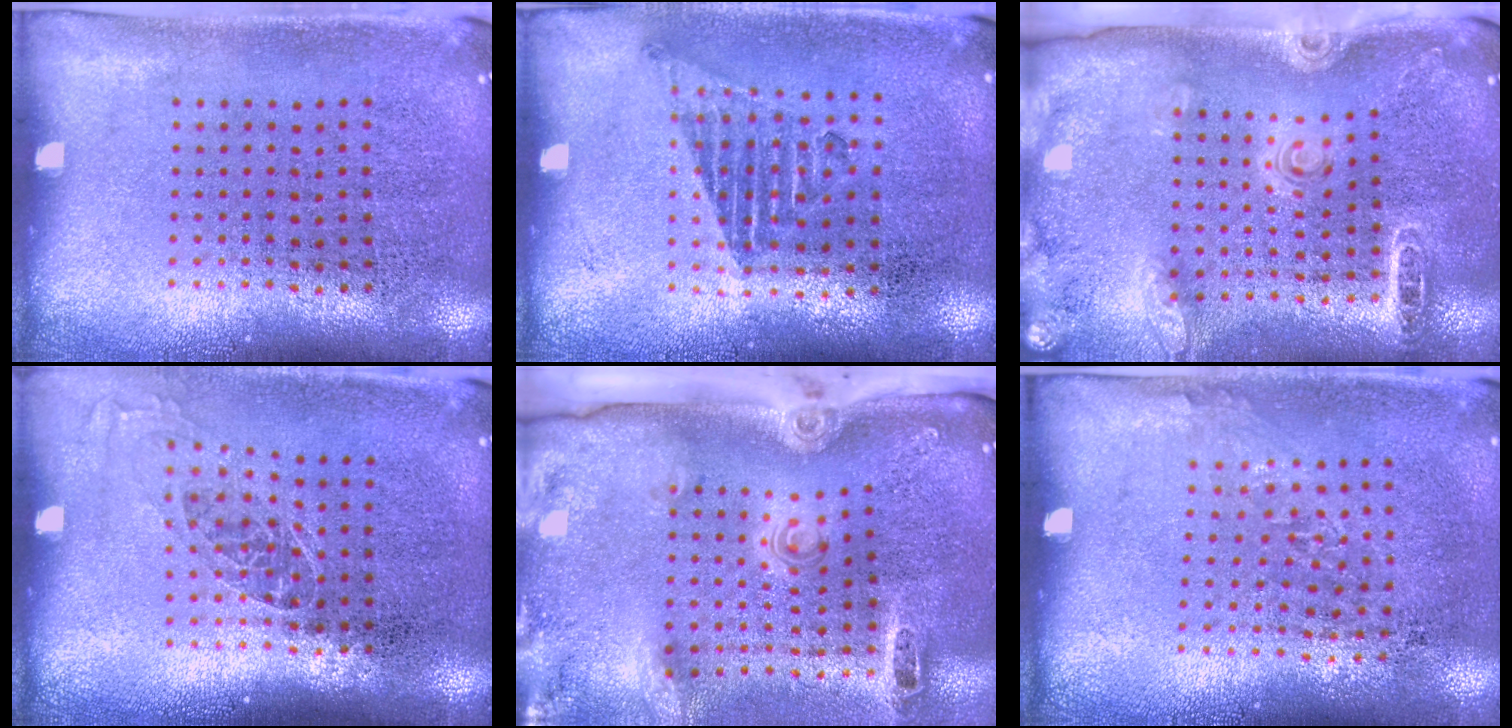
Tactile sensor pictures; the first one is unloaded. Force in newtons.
{"total": 1.0, "press": 0.9, "slide": 0.4}
{"total": 1.8, "press": 1.8, "slide": 0.2}
{"total": 1.1, "press": 0.9, "slide": 0.5}
{"total": 3.2, "press": 2.1, "slide": 2.4}
{"total": 0.9, "press": 0.7, "slide": 0.7}